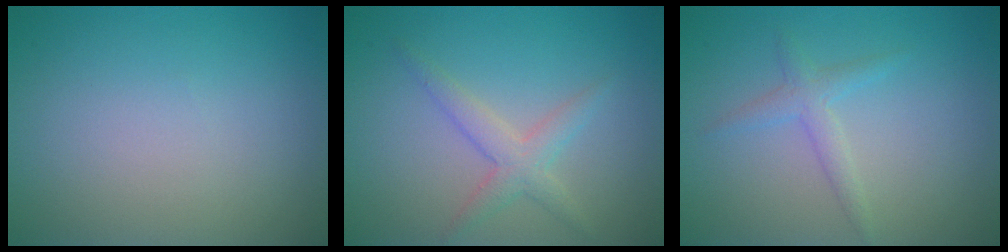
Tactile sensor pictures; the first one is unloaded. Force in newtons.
{"total": 2.5, "press": 2.5, "slide": 0.1}
{"total": 1.7, "press": 1.7, "slide": 0.1}